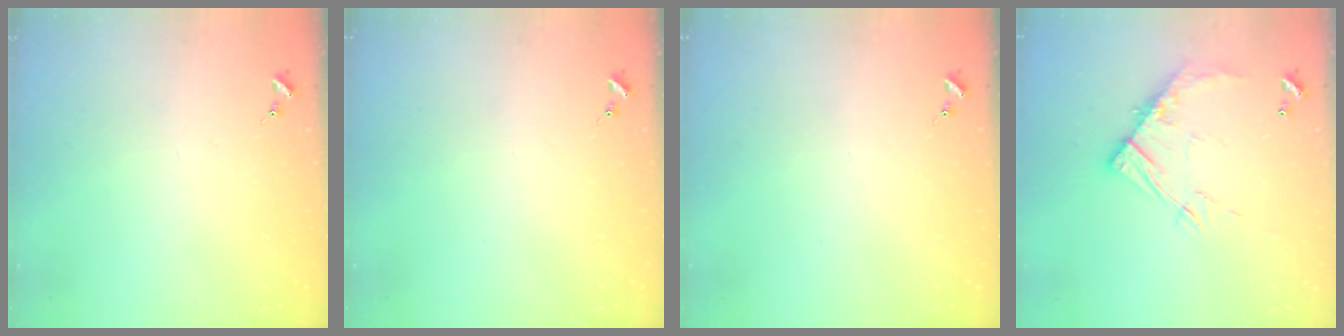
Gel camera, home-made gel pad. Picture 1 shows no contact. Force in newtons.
{"total": 0.0}
{"total": 0.0}
{"total": 12.4, "press": 12.3, "slide": 1.2}